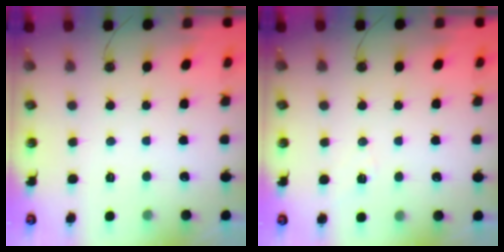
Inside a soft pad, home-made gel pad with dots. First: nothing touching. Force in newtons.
{"total": 3.0, "press": 2.5, "slide": 1.6}